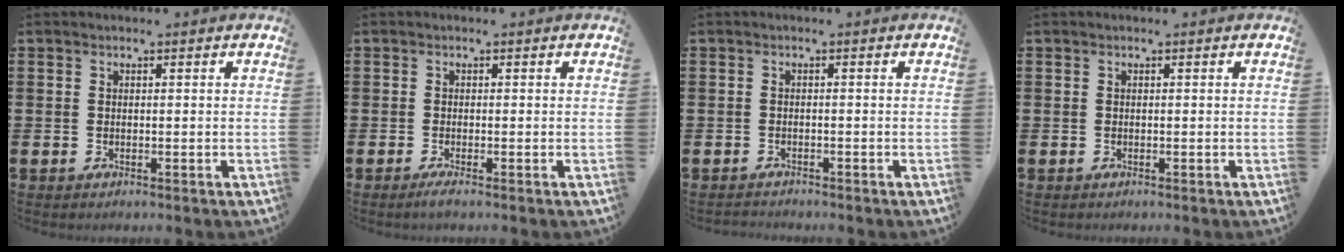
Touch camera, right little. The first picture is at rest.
{"total": 1.0, "force": [-0.4, 0.1, 0.9], "torque": [-0.014, -0.003, -0.008]}
{"total": 0.7, "force": [-0.7, 0.1, -0.1], "torque": [-0.002, -0.001, -0.014]}
{"total": 0.0}